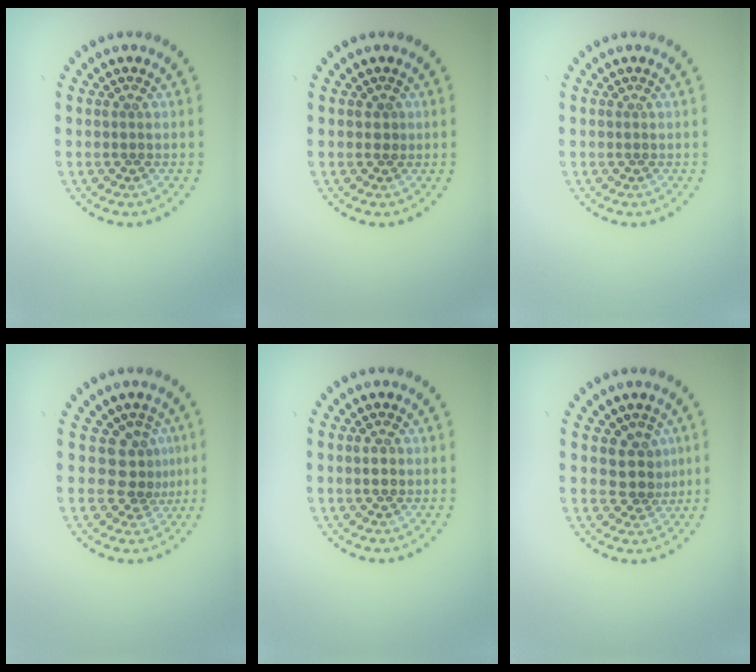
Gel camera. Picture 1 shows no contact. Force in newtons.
{"total": 0.7, "press": 0.7, "slide": 0.3}
{"total": 0.0}
{"total": 2.8, "press": 2.1, "slide": 1.8}
{"total": 1.2, "press": 1.2, "slide": 0.1}
{"total": 2.7, "press": 2.2, "slide": 1.5}